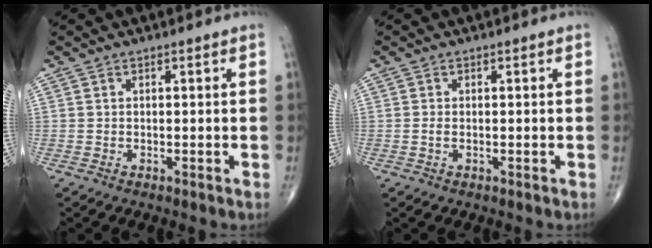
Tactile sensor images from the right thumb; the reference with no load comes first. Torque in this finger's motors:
{"motor_torque": [-0.31, -0.04, 0.06, 0.40, -0.18]}